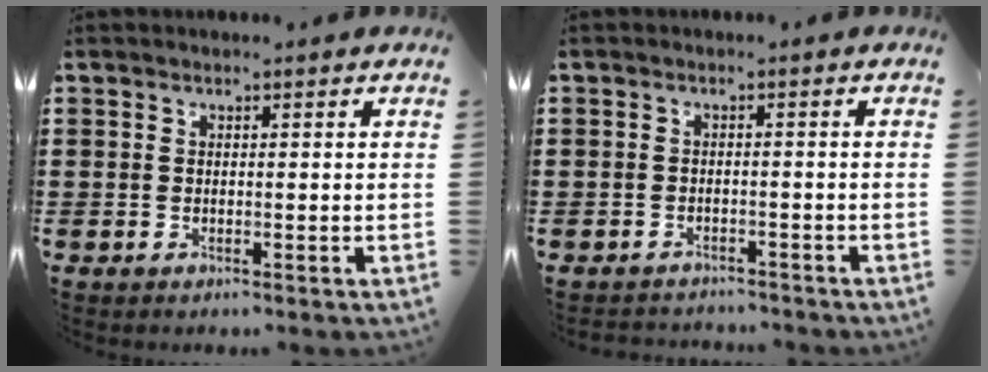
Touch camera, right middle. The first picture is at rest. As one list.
[{"total": 1.9, "force": [-1.8, 0.4, -0.4], "torque": [0.001, 0.003, -0.042]}]